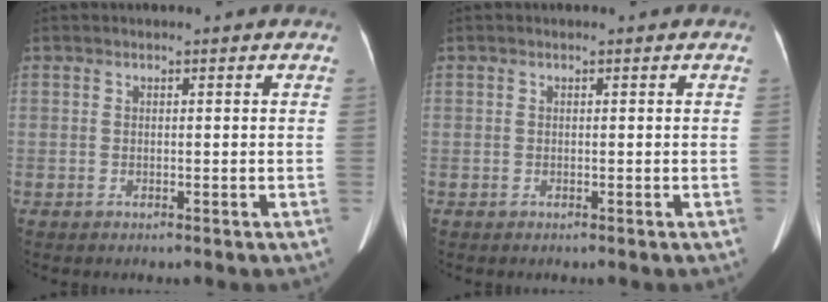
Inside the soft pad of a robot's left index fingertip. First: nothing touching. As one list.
[{"total": 0.0}]